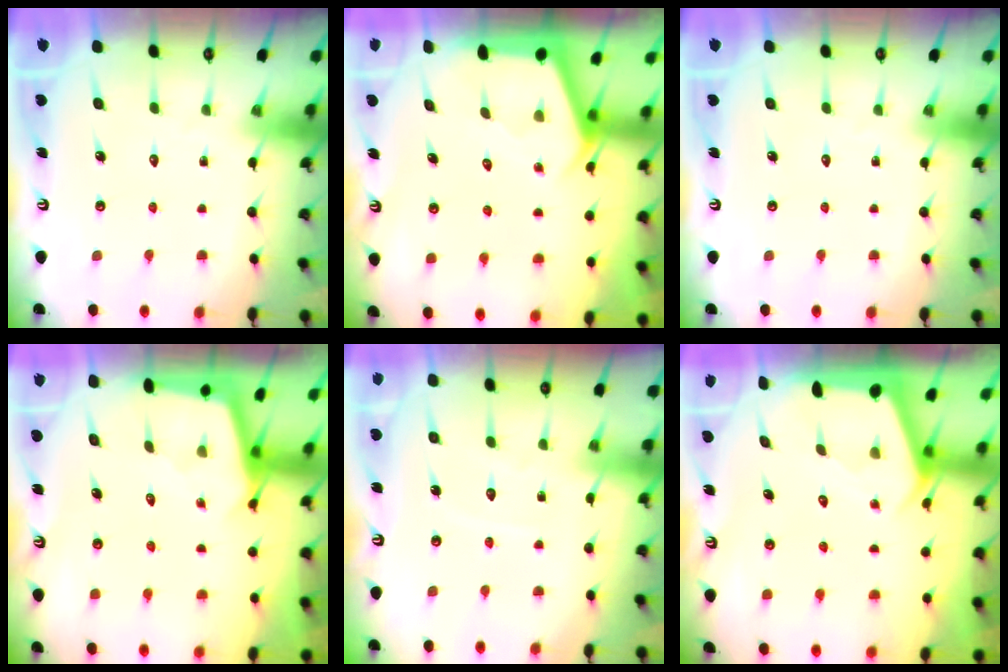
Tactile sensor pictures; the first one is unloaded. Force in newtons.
{"total": 2.7, "press": 2.6, "slide": 0.3}
{"total": 0.0}
{"total": 2.3, "press": 2.3, "slide": 0.2}
{"total": 3.5, "press": 3.5, "slide": 0.1}
{"total": 2.3, "press": 2.3, "slide": 0.3}